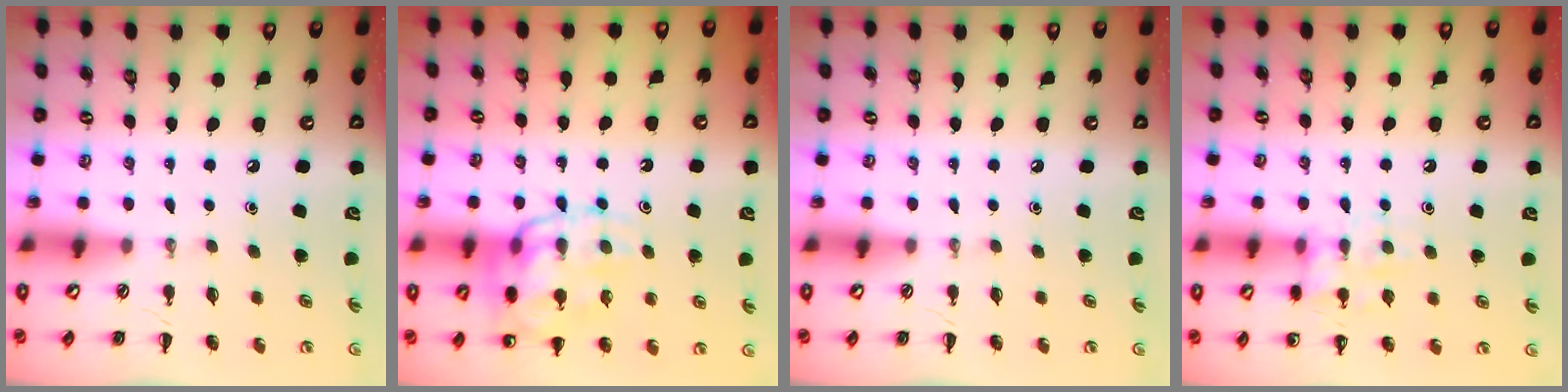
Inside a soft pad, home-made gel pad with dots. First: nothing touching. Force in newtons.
{"total": 15.2, "press": 15.1, "slide": 0.5}
{"total": 0.0}
{"total": 10.6, "press": 10.6, "slide": 0.6}